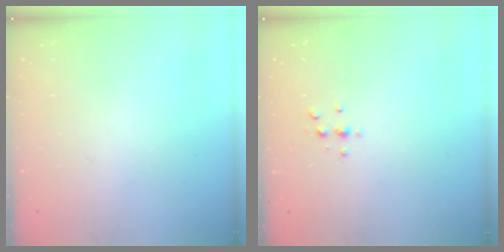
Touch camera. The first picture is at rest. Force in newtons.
{"total": 3.1, "press": 3.1, "slide": 0.5}